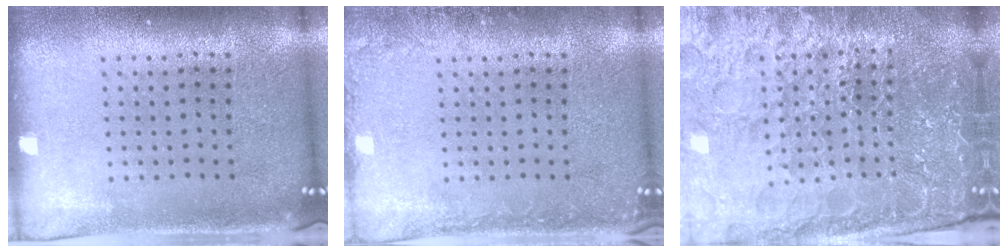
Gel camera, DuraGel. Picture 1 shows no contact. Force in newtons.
{"total": 1.6, "press": 1.6, "slide": 0.3}
{"total": 5.6, "press": 5.1, "slide": 2.3}